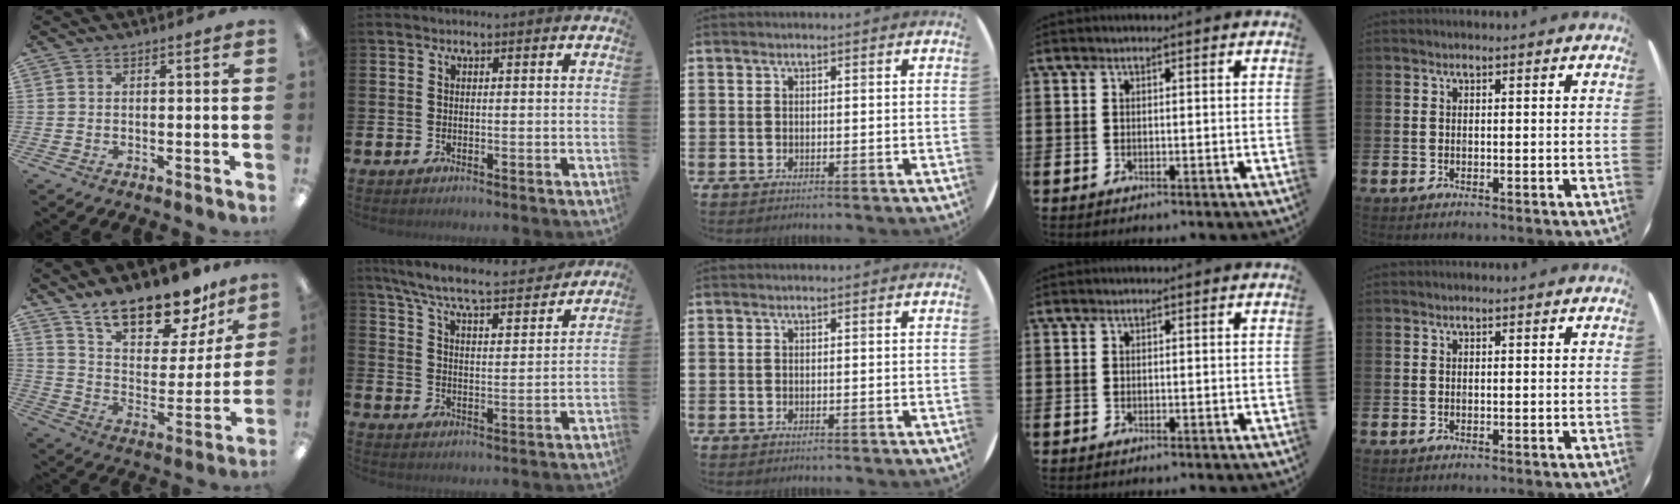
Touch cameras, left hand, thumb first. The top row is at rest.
{"thumb": {"total": 18.7, "force": [15.7, 7.0, 7.5], "torque": [-0.122, -0.112, 0.275]}, "index": {"total": 7.8, "force": [7.1, 0.8, 2.9], "torque": [-0.089, -0.044, 0.123]}}